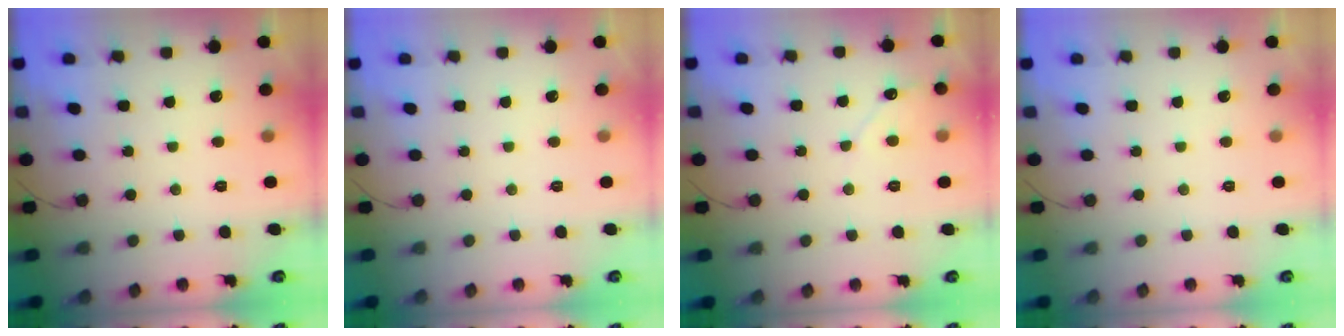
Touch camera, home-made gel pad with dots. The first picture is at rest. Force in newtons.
{"total": 0.0}
{"total": 3.7, "press": 3.7, "slide": 0.4}
{"total": 0.0}